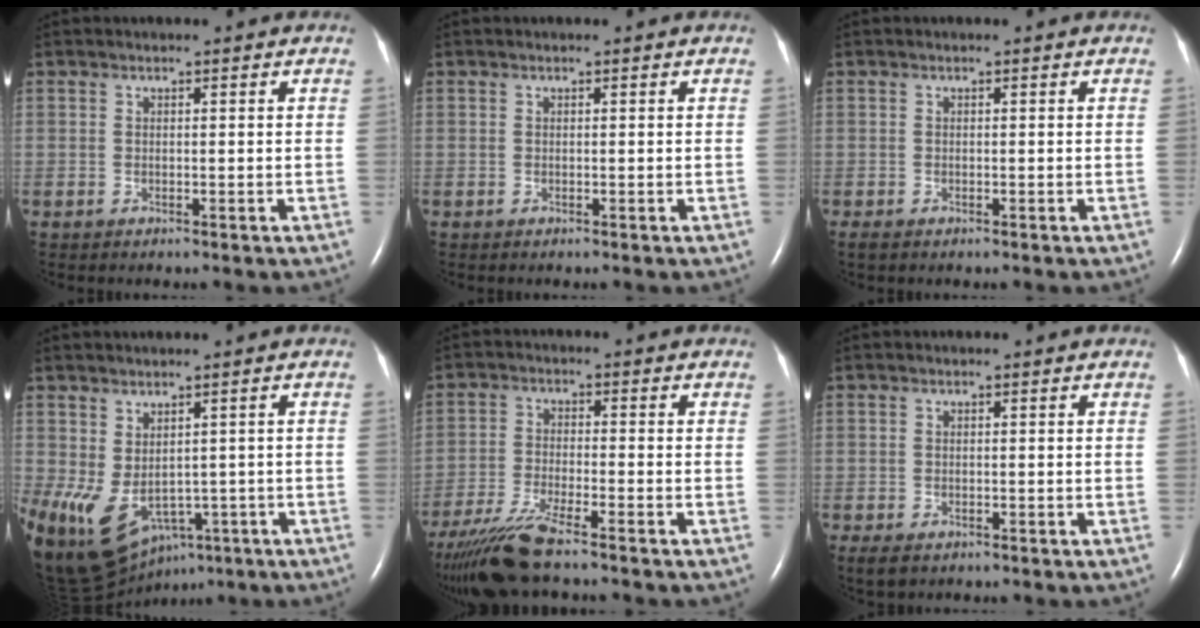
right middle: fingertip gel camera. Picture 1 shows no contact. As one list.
[{"total": 0.0}, {"total": 0.8, "force": [-0.5, 0.3, 0.4], "torque": [-0.010, -0.002, -0.006]}, {"total": 17.8, "force": [-8.3, 10.8, 11.4], "torque": [-0.261, -0.030, -0.112]}, {"total": 9.4, "force": [-7.7, 0.1, 5.3], "torque": [-0.107, -0.030, -0.140]}, {"total": 3.4, "force": [-2.1, 2.0, 1.8], "torque": [-0.031, -0.007, -0.029]}]